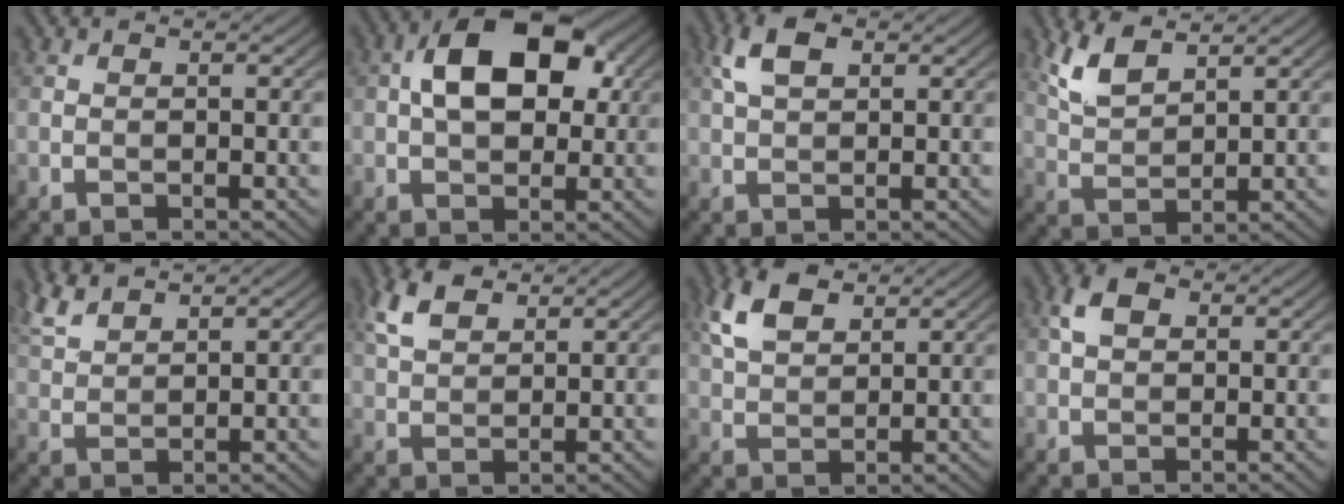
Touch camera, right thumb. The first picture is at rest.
{"total": 11.0, "force": [2.3, 6.5, 8.6], "torque": [-0.147, 0.017, 0.028]}
{"total": 4.8, "force": [1.9, 2.4, 3.6], "torque": [-0.088, 0.012, 0.036]}
{"total": 5.5, "force": [3.7, 1.9, 3.6], "torque": [-0.096, 0.005, 0.083]}
{"total": 4.2, "force": [3.5, 1.0, 2.1], "torque": [-0.059, 0.009, 0.081]}
{"total": 5.6, "force": [3.3, 2.7, 3.6], "torque": [-0.088, 0.010, 0.067]}
{"total": 6.7, "force": [3.6, 3.5, 4.5], "torque": [-0.109, 0.012, 0.070]}
{"total": 3.4, "force": [1.1, 2.3, 2.3], "torque": [-0.050, 0.010, 0.015]}